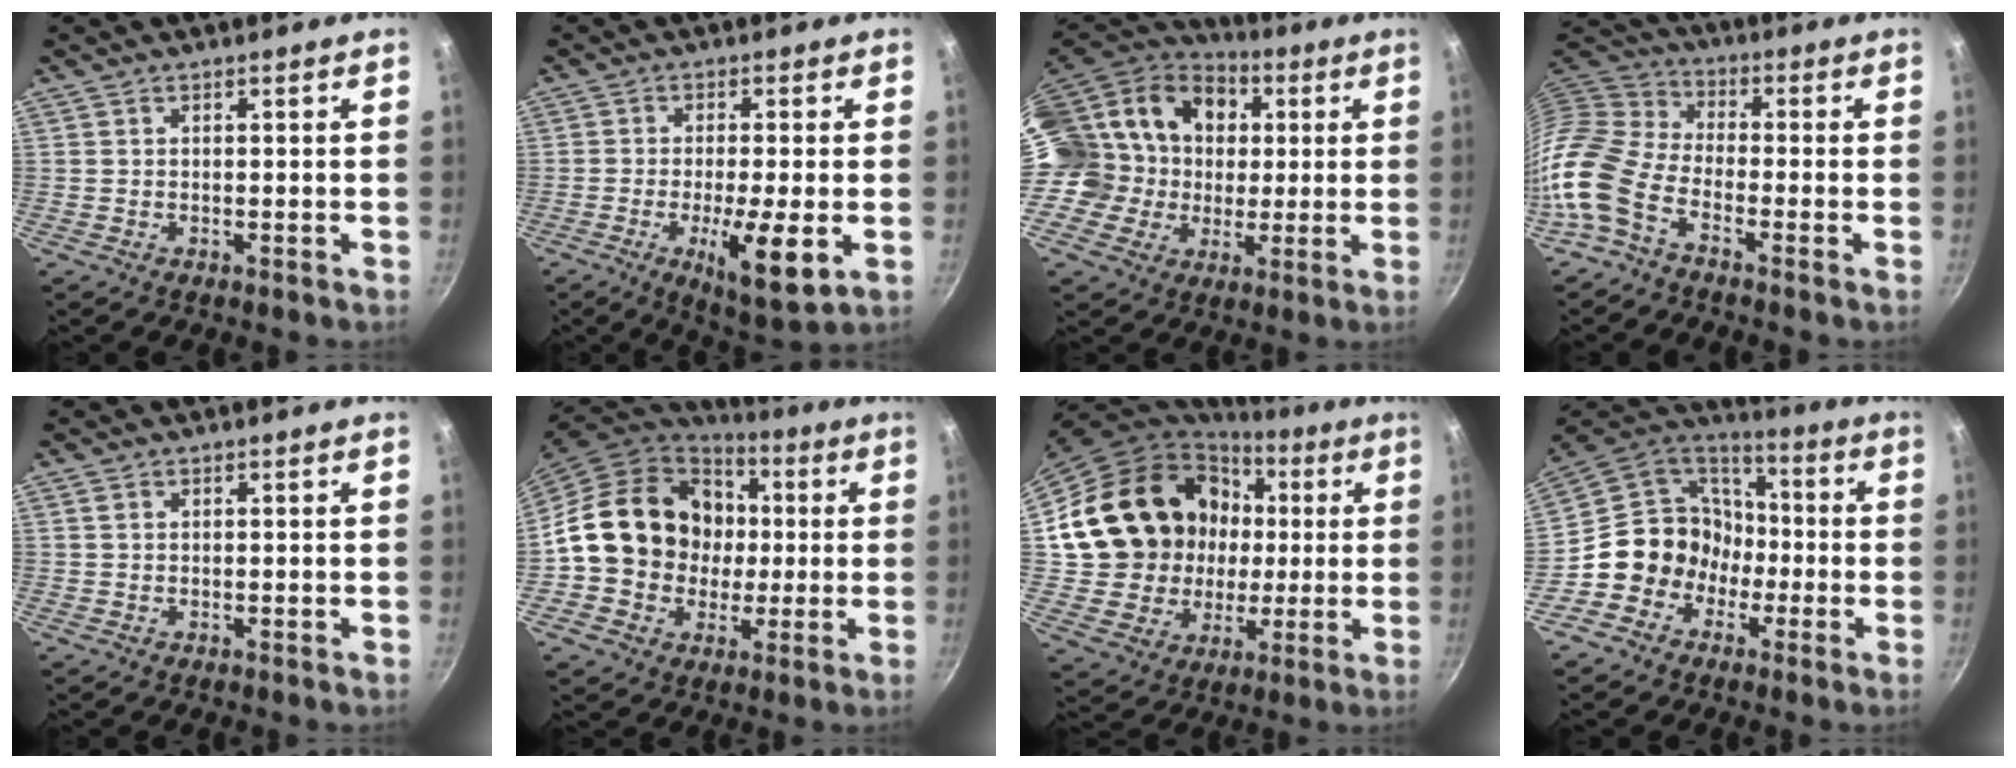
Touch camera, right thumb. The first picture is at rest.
{"total": 10.2, "force": [-2.7, 2.3, 9.6], "torque": [-0.157, -0.006, -0.040]}
{"total": 21.7, "force": [3.0, 19.1, 9.9], "torque": [-0.159, 0.026, 0.050]}
{"total": 11.9, "force": [-6.1, 6.9, 7.6], "torque": [-0.152, 0.056, -0.147]}
{"total": 0.9, "force": [0.4, 0.7, 0.5], "torque": [-0.007, 0.001, 0.007]}
{"total": 19.6, "force": [1.0, 17.0, 9.7], "torque": [-0.137, 0.028, 0.019]}
{"total": 23.3, "force": [4.1, 19.6, 12.0], "torque": [-0.198, 0.032, 0.094]}
{"total": 14.5, "force": [-3.9, 13.0, 5.1], "torque": [-0.027, 0.066, -0.076]}